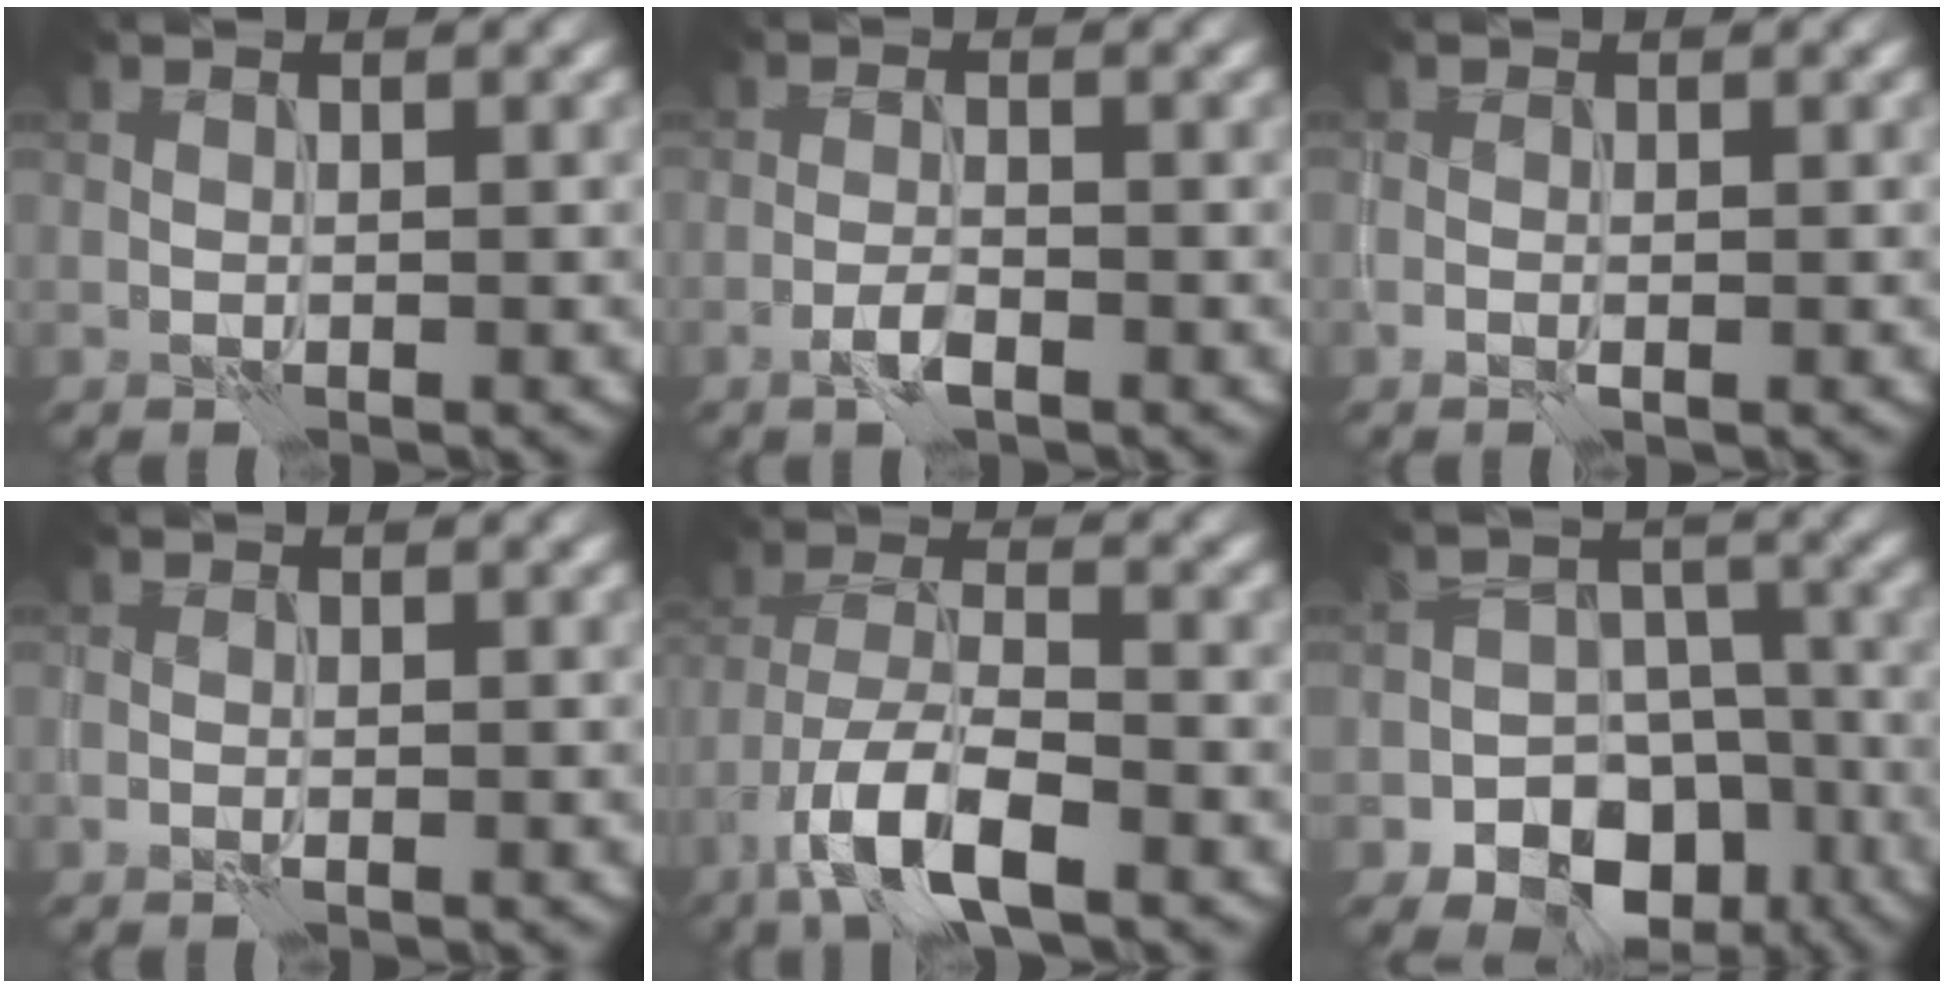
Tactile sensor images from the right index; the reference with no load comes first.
{"total": 1.8, "force": [-1.3, 0.4, 1.2], "torque": [-0.027, 0.002, -0.027]}
{"total": 0.0}
{"total": 0.0}
{"total": 7.8, "force": [-4.8, 2.7, 5.5], "torque": [-0.102, 0.003, -0.093]}
{"total": 9.8, "force": [-5.9, 7.1, 3.3], "torque": [-0.014, -0.010, -0.106]}